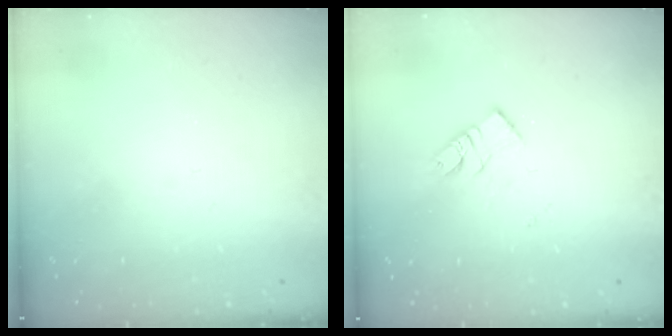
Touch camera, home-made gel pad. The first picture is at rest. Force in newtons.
{"total": 9.1, "press": 9.1, "slide": 0.4}